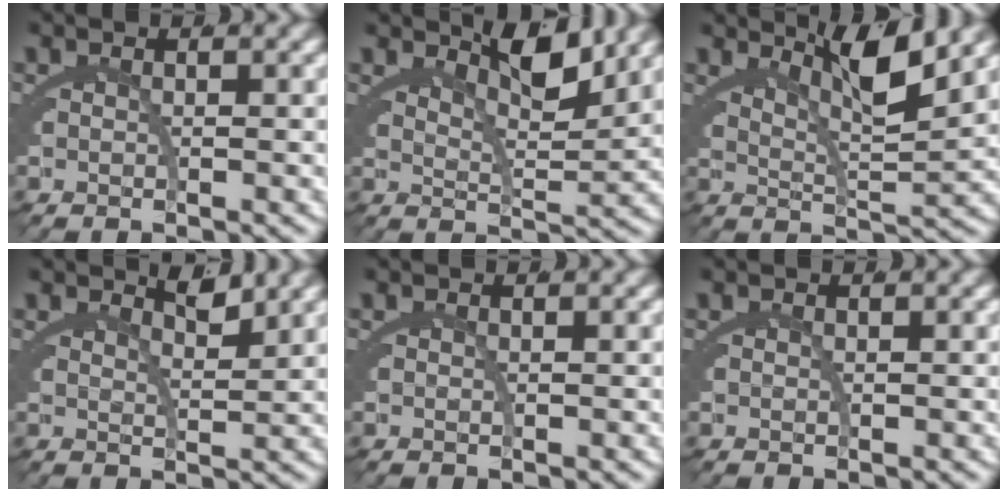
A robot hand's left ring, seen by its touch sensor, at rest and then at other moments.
{"total": 4.0, "force": [3.5, -0.5, 1.9], "torque": [-0.030, -0.005, 0.069]}
{"total": 4.8, "force": [3.9, -1.5, 2.4], "torque": [-0.039, -0.002, 0.074]}
{"total": 1.8, "force": [1.5, -0.5, 0.8], "torque": [-0.011, -0.008, 0.036]}
{"total": 0.0}
{"total": 0.0}